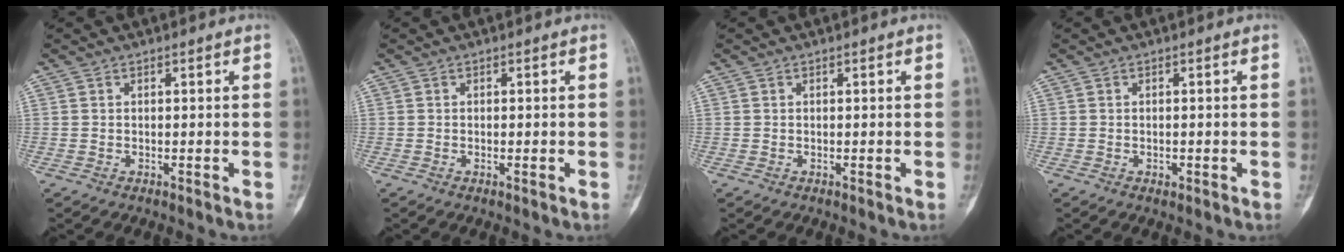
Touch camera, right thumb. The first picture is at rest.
{"total": 0.9, "force": [-0.2, 0.3, 0.8], "torque": [-0.015, 0.000, -0.003]}
{"total": 0.0}
{"total": 1.1, "force": [-0.4, 0.7, 0.7], "torque": [-0.011, 0.001, -0.005]}